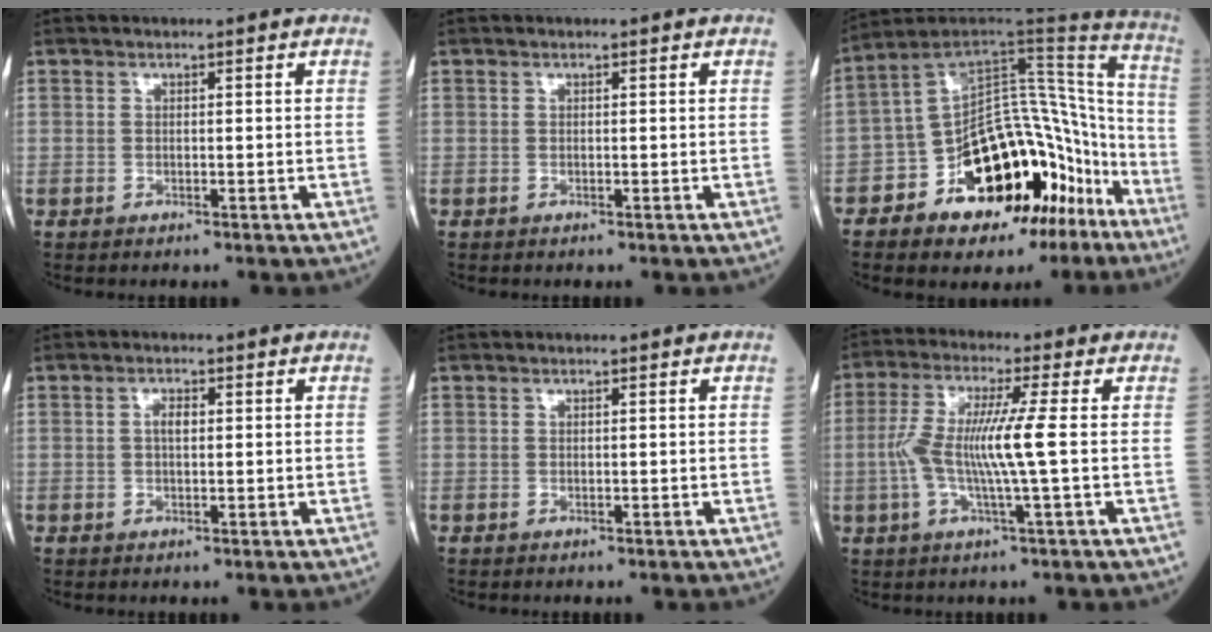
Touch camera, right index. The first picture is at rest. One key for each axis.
{"total": 0.0}
{"total": 23.0, "fx": -12.7, "fy": 11.3, "fz": 15.6, "tx": -0.181, "ty": 0.064, "tz": -0.187}
{"total": 1.7, "fx": 0.3, "fy": 0.6, "fz": 1.5, "tx": -0.034, "ty": 0.002, "tz": 0.005}
{"total": 0.0}
{"total": 8.7, "fx": -0.5, "fy": -0.3, "fz": 8.7, "tx": -0.181, "ty": 0.008, "tz": -0.018}